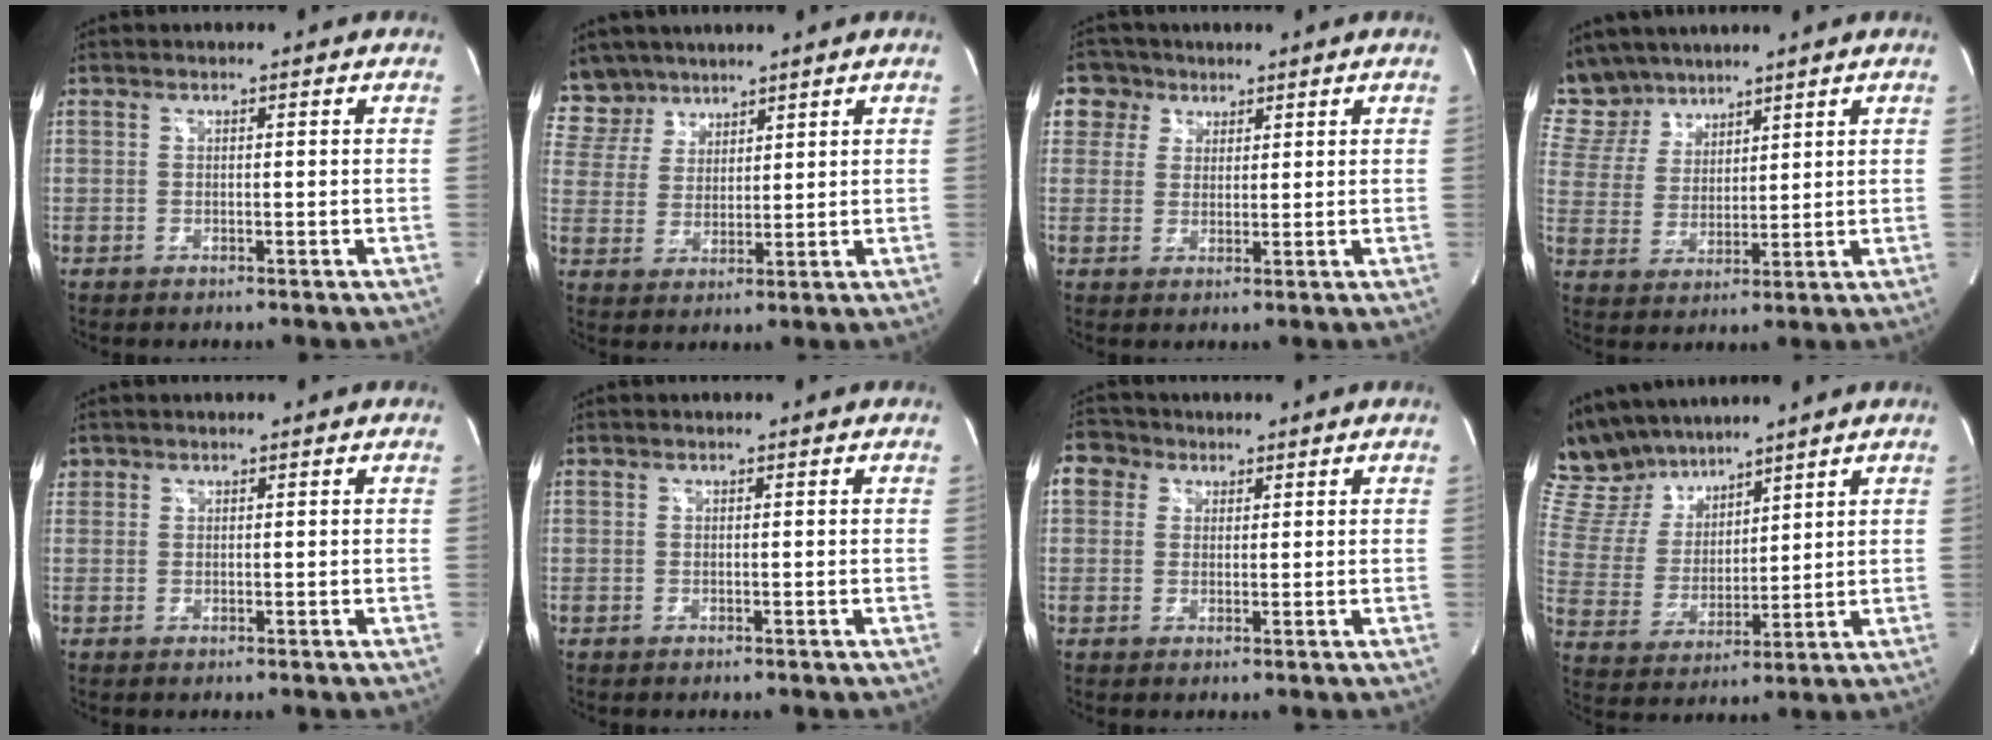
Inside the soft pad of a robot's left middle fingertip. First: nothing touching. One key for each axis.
{"total": 7.1, "fx": 6.1, "fy": 3.7, "fz": 0.0, "tx": -0.006, "ty": 0.010, "tz": 0.132}
{"total": 5.0, "fx": 2.6, "fy": 4.2, "fz": 0.1, "tx": 0.003, "ty": 0.012, "tz": 0.050}
{"total": 9.8, "fx": 8.6, "fy": 4.5, "fz": 1.5, "tx": -0.046, "ty": 0.022, "tz": 0.182}
{"total": 1.1, "fx": 0.7, "fy": 0.8, "fz": 0.0, "tx": 0.008, "ty": 0.009, "tz": 0.011}
{"total": 0.0}
{"total": 4.3, "fx": 1.8, "fy": 3.7, "fz": 0.9, "tx": -0.024, "ty": 0.019, "tz": 0.034}
{"total": 12.4, "fx": 11.1, "fy": 4.6, "fz": 3.2, "tx": -0.079, "ty": 0.024, "tz": 0.223}